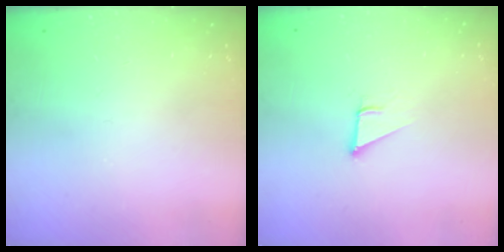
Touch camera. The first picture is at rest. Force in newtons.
{"total": 1.6, "press": 1.6, "slide": 0.2}